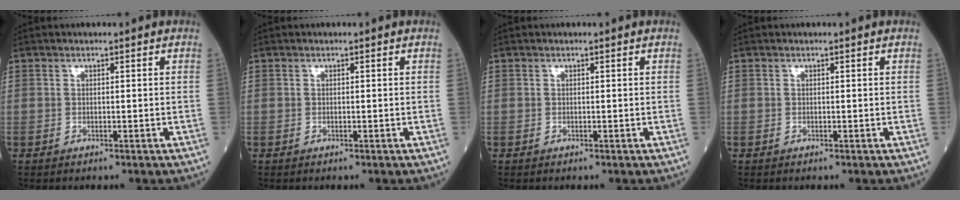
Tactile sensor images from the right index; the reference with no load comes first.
{"total": 0.0}
{"total": 0.0}
{"total": 0.0}